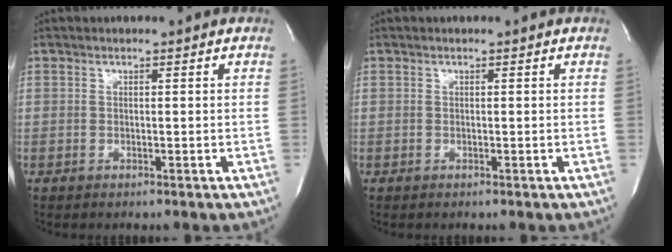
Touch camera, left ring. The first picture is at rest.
{"total": 0.0}